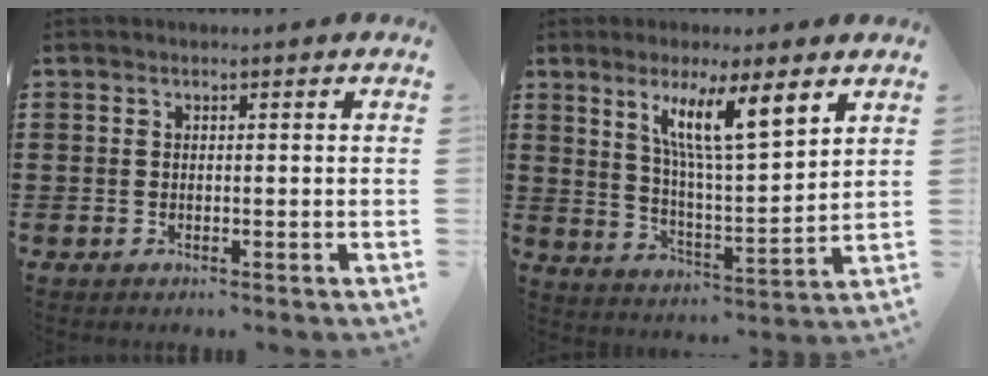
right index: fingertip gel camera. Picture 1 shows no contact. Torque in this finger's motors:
{"motor_torque": [1.41, 0.73, 0.85, 0.19]}